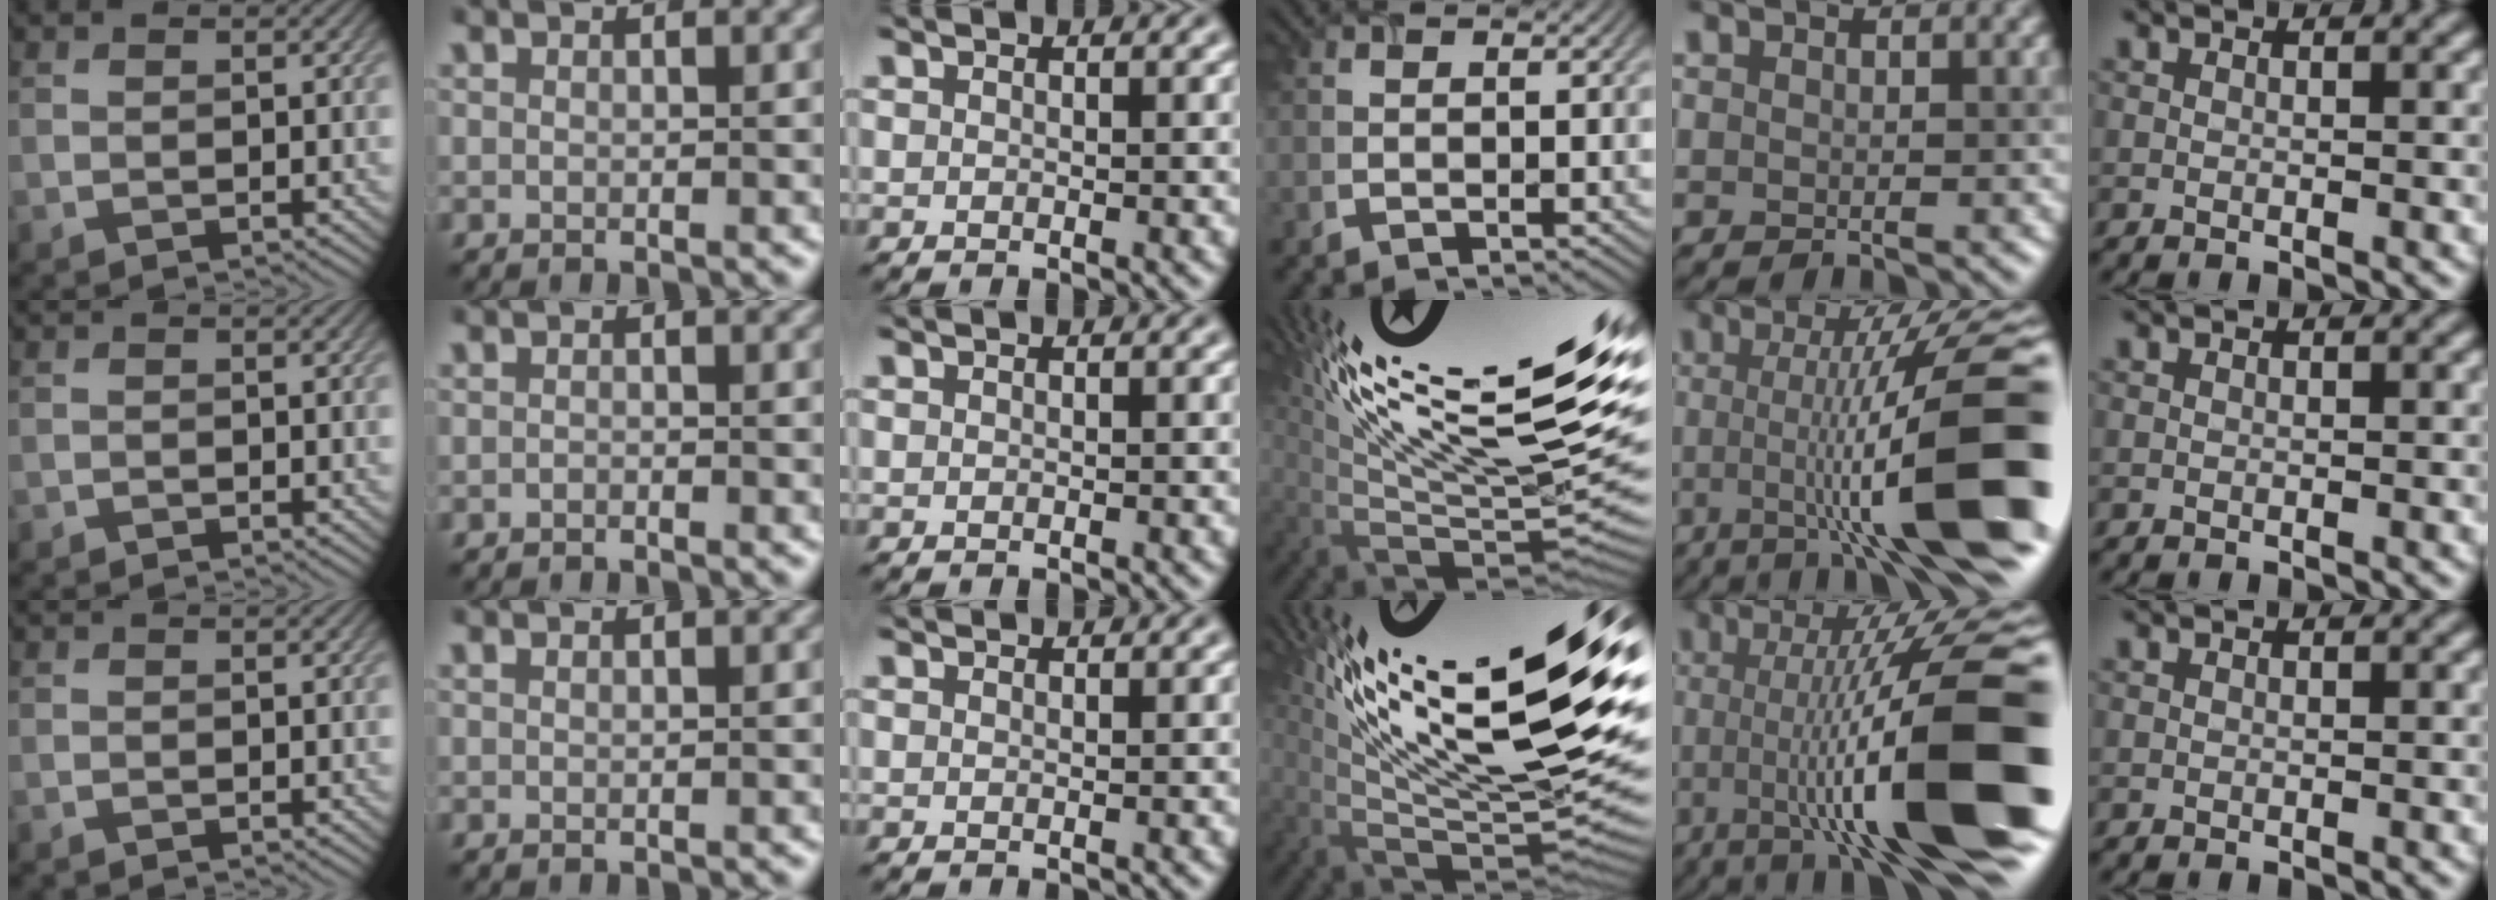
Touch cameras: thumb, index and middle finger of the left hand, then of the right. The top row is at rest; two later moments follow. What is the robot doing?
{"motion": "screw", "object": "timer"}